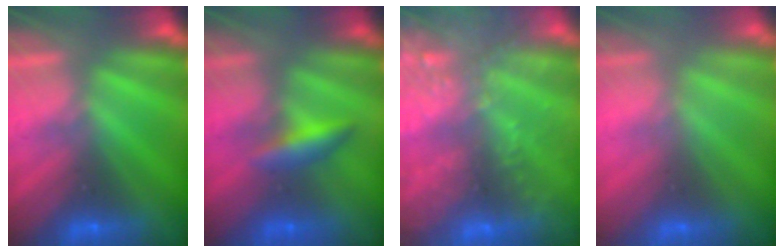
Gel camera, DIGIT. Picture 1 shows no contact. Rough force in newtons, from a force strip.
{"total": 2.4}
{"total": 7.6}
{"total": 2.5}